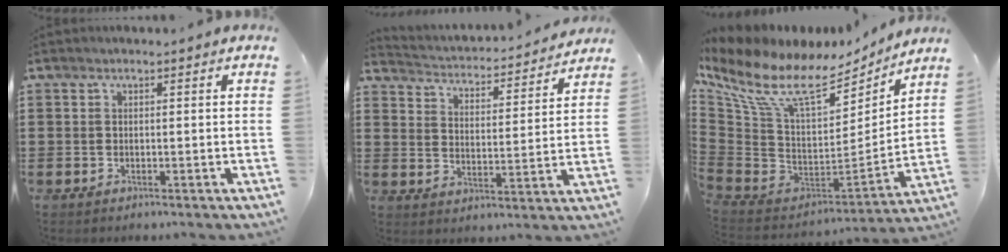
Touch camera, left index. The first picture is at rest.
{"total": 2.5, "force": [2.5, 0.2, 0.0], "torque": [-0.020, -0.031, 0.033]}
{"total": 12.8, "force": [7.6, 5.4, 8.8], "torque": [-0.207, -0.052, 0.129]}